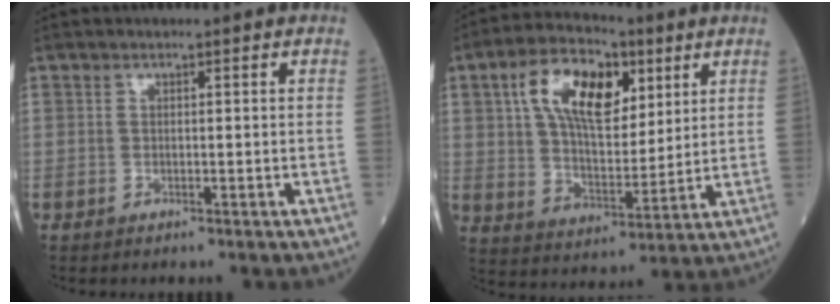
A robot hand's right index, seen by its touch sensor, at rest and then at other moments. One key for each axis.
{"total": 14.1, "fx": 5.5, "fy": 6.8, "fz": 11.0, "tx": -0.207, "ty": 0.022, "tz": 0.098}